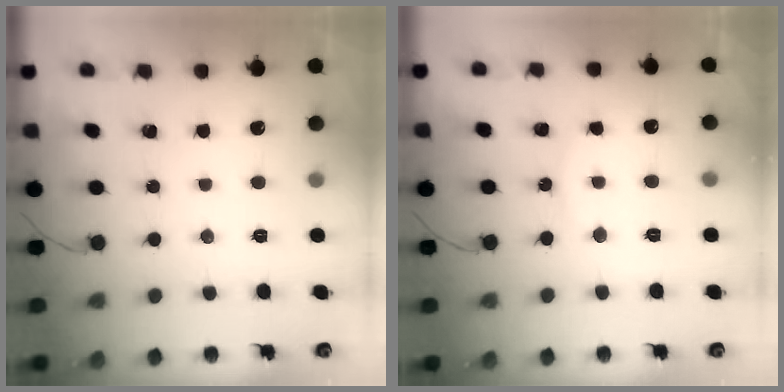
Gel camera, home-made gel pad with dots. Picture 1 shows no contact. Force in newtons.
{"total": 5.1, "press": 5.1, "slide": 0.2}